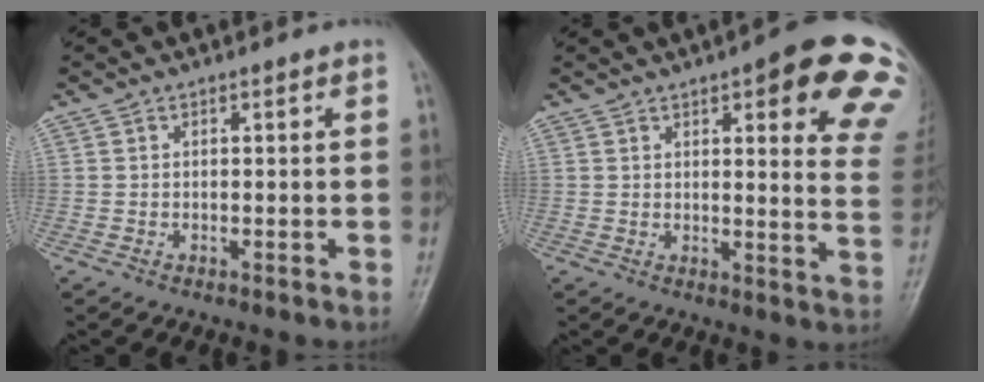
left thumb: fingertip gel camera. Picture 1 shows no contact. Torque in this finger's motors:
{"motor_torque": [0.77, 0.74, 1.55, -1.22, 0.07]}